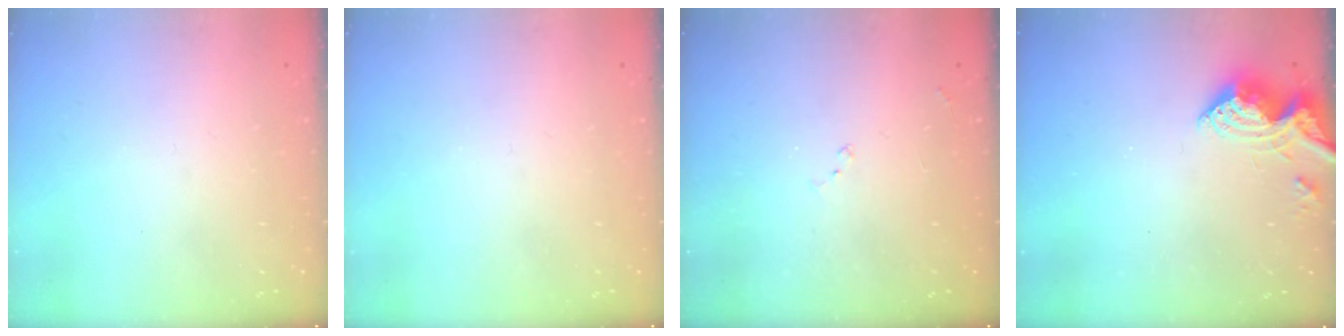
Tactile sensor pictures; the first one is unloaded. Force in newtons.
{"total": 0.0}
{"total": 7.5, "press": 7.4, "slide": 0.7}
{"total": 9.8, "press": 9.7, "slide": 1.0}